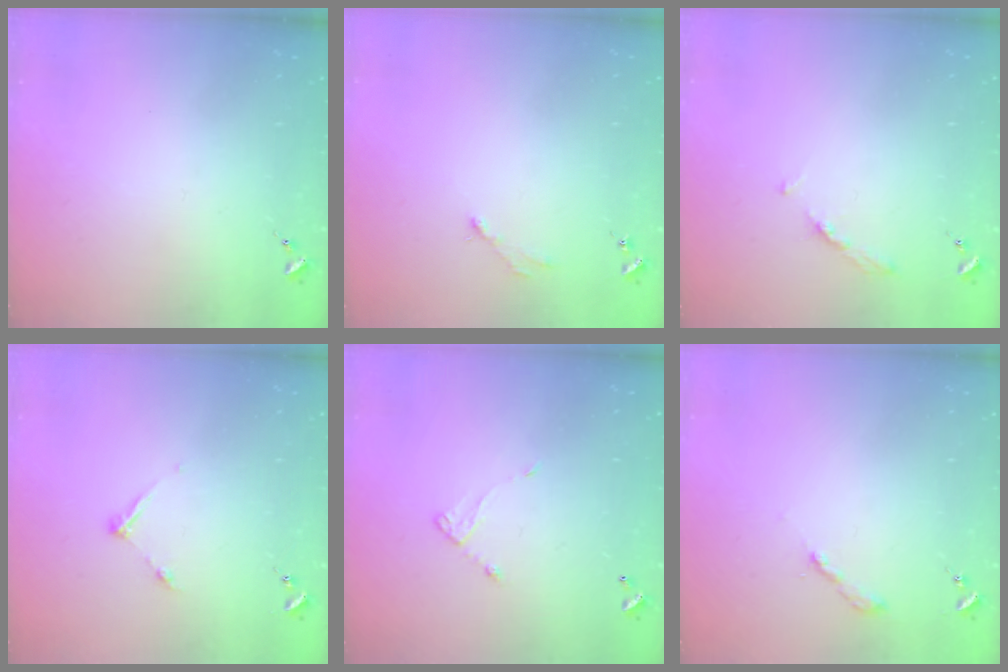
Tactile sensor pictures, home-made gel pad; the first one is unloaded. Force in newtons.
{"total": 2.8, "press": 2.8, "slide": 0.4}
{"total": 3.7, "press": 3.6, "slide": 0.4}
{"total": 5.6, "press": 5.6, "slide": 0.6}
{"total": 4.9, "press": 4.9, "slide": 0.4}
{"total": 2.0, "press": 2.0, "slide": 0.2}